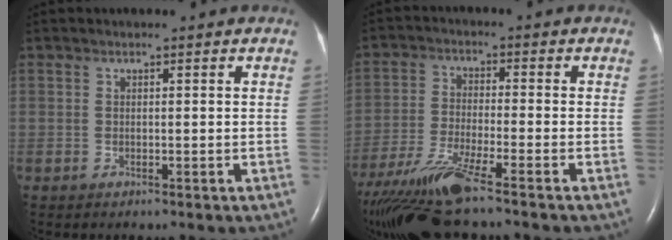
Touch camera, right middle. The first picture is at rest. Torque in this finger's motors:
{"motor_torque": [1.08, -1.07, 0.21, 0.12]}